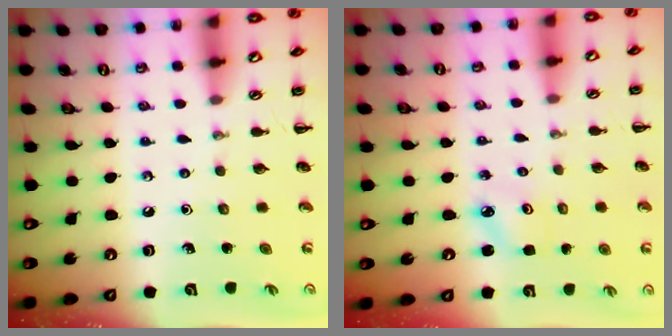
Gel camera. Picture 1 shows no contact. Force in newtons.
{"total": 2.5, "press": 2.4, "slide": 0.6}